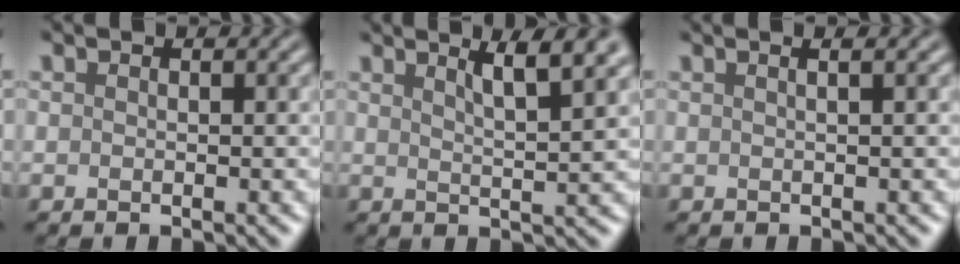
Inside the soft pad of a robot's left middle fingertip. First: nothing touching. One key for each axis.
{"total": 4.9, "fx": 3.0, "fy": 1.0, "fz": 3.7, "tx": -0.042, "ty": 0.019, "tz": 0.032}
{"total": 3.2, "fx": 1.5, "fy": 1.6, "fz": 2.3, "tx": -0.005, "ty": 0.021, "tz": -0.017}